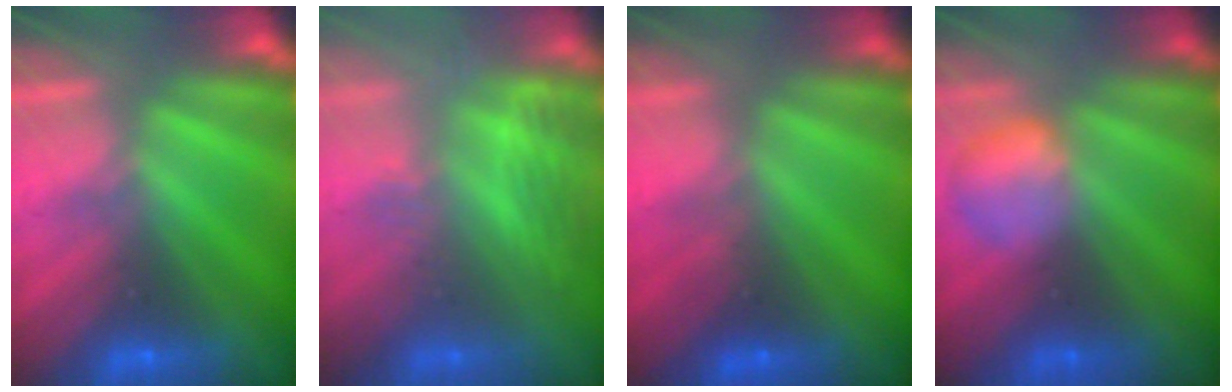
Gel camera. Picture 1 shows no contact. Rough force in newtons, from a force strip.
{"total": 2.8}
{"total": 2.2}
{"total": 2.4}